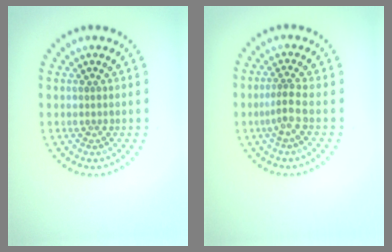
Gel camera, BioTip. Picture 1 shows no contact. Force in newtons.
{"total": 1.8, "press": 1.3, "slide": 1.3}